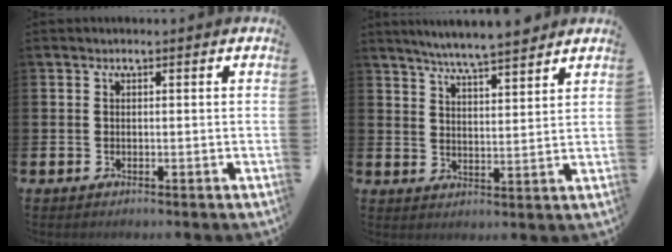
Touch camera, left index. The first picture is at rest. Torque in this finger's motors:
{"motor_torque": [0.91, -0.90, 0.26, 0.11]}